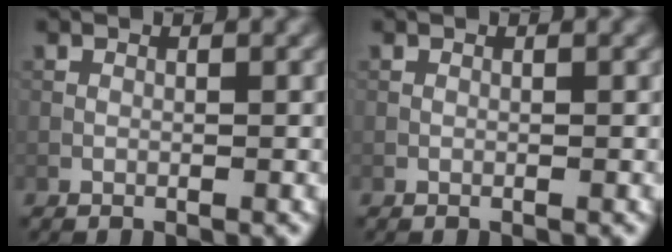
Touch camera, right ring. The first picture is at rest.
{"total": 0.0}